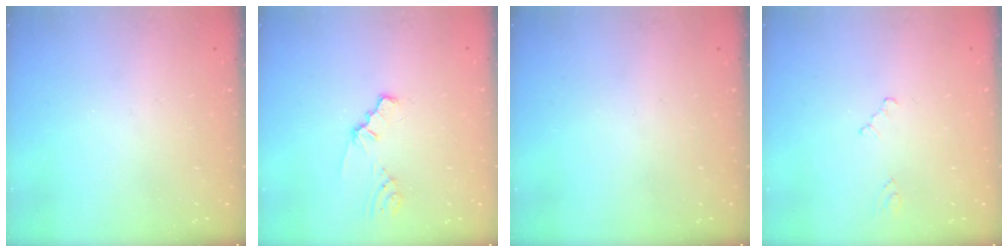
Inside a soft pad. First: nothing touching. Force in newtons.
{"total": 1.1, "press": 1.1, "slide": 0.2}
{"total": 0.0}
{"total": 0.8, "press": 0.8, "slide": 0.2}